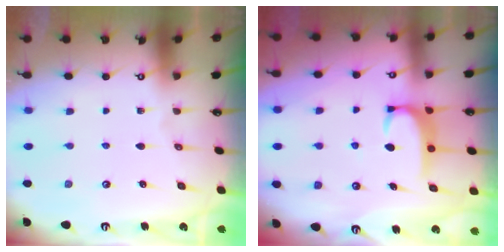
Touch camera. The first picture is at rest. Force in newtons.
{"total": 3.0, "press": 2.9, "slide": 0.6}